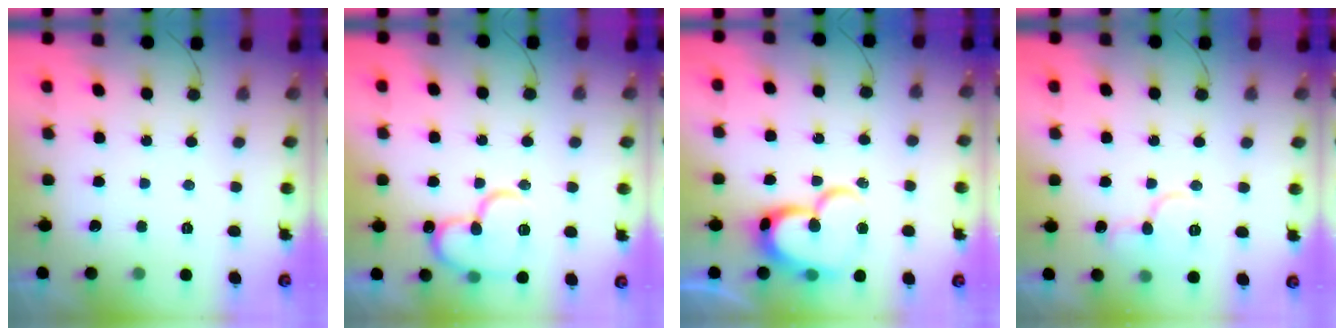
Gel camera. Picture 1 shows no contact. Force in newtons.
{"total": 15.0, "press": 14.8, "slide": 2.2}
{"total": 18.6, "press": 18.6, "slide": 1.5}
{"total": 9.8, "press": 9.7, "slide": 1.3}